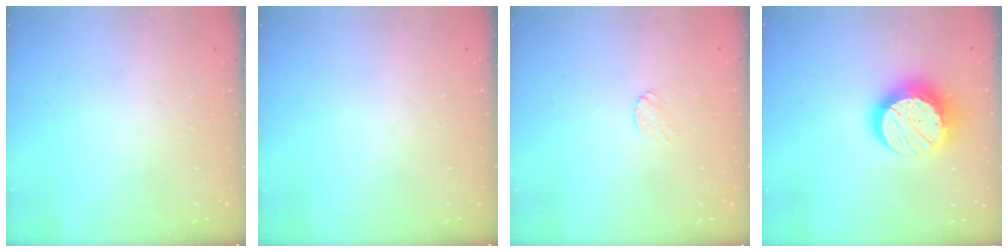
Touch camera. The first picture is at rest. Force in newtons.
{"total": 0.0}
{"total": 4.5, "press": 4.4, "slide": 0.5}
{"total": 14.2, "press": 14.1, "slide": 1.4}